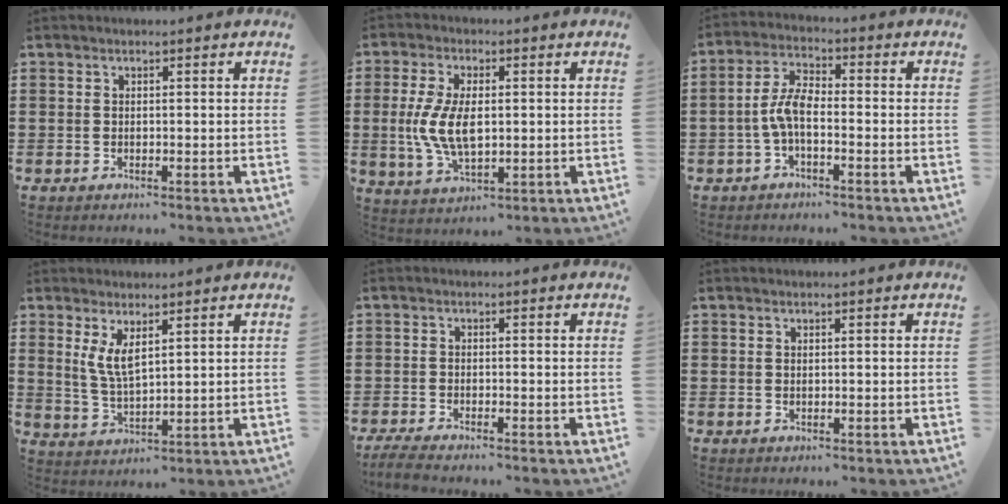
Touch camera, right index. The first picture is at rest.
{"total": 7.8, "force": [0.0, 3.9, 6.7], "torque": [-0.154, 0.002, -0.005]}
{"total": 5.5, "force": [-1.5, 2.1, 4.8], "torque": [-0.120, -0.003, -0.038]}
{"total": 4.5, "force": [2.3, 1.4, 3.6], "torque": [-0.083, -0.002, 0.039]}
{"total": 2.6, "force": [-2.5, -0.1, 0.6], "torque": [-0.026, -0.008, -0.054]}
{"total": 0.0}